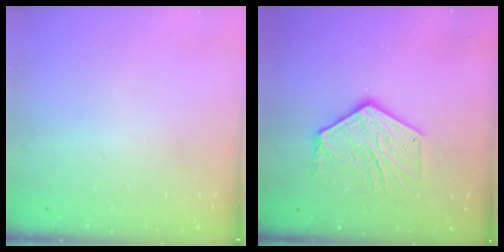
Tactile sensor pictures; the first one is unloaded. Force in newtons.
{"total": 13.7, "press": 13.7, "slide": 0.7}